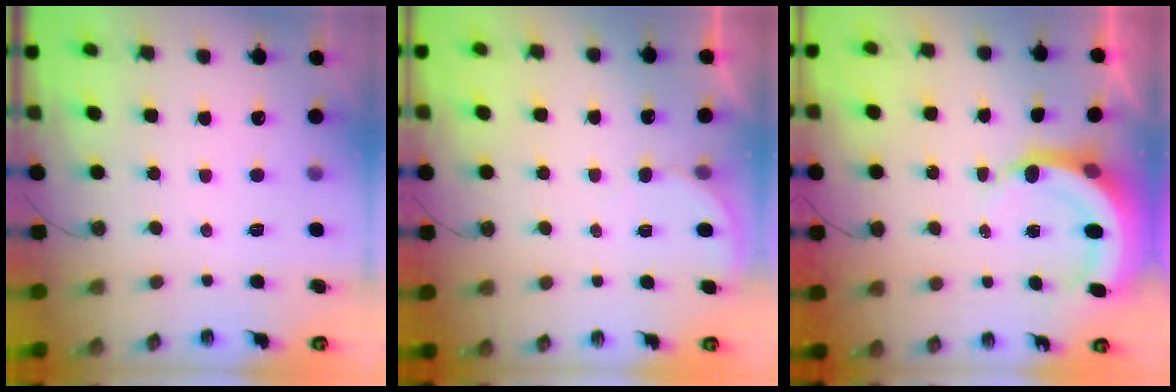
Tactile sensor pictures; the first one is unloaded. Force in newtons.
{"total": 1.9, "press": 1.9, "slide": 0.1}
{"total": 5.9, "press": 5.8, "slide": 1.0}